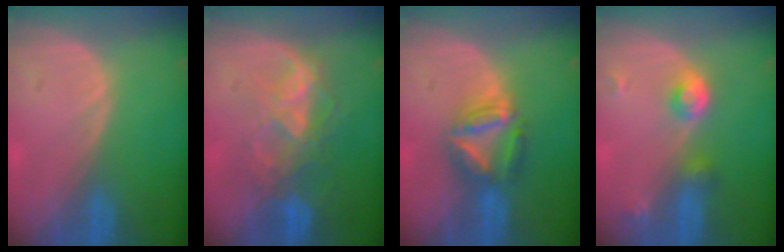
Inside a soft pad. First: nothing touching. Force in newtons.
{"total": 7.3, "press": 6.8, "slide": 2.6}
{"total": 6.9, "press": 6.1, "slide": 3.1}
{"total": 4.0, "press": 3.9, "slide": 0.9}